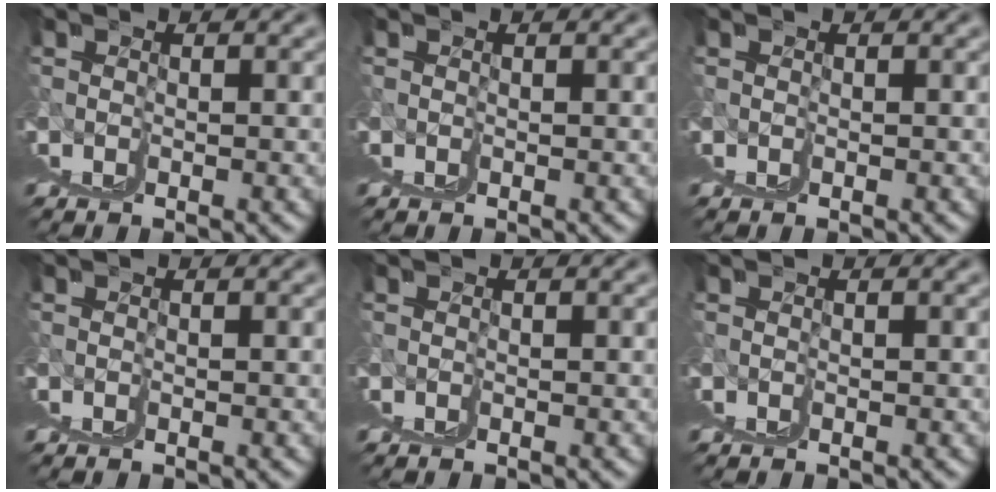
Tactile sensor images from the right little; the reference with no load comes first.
{"total": 0.0}
{"total": 0.0}
{"total": 0.0}
{"total": 0.0}
{"total": 0.0}